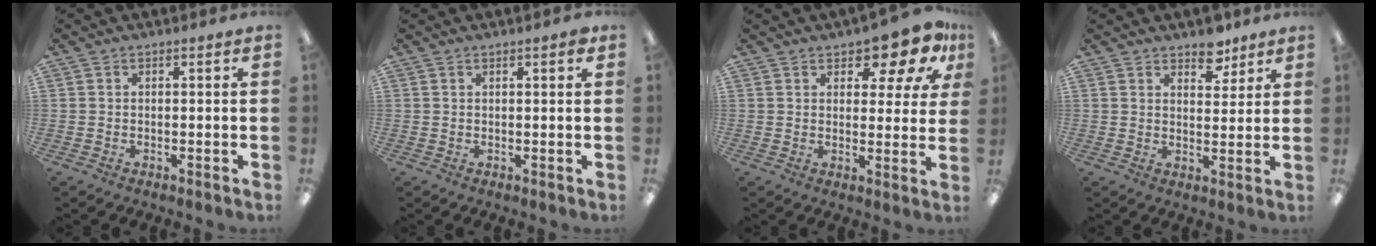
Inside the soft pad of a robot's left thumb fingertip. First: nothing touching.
{"total": 1.6, "force": [1.0, 0.3, 1.2], "torque": [-0.017, -0.001, 0.014]}
{"total": 9.9, "force": [6.9, 4.1, 5.7], "torque": [-0.066, -0.041, 0.117]}
{"total": 6.5, "force": [5.1, 3.3, 2.4], "torque": [-0.012, -0.031, 0.086]}